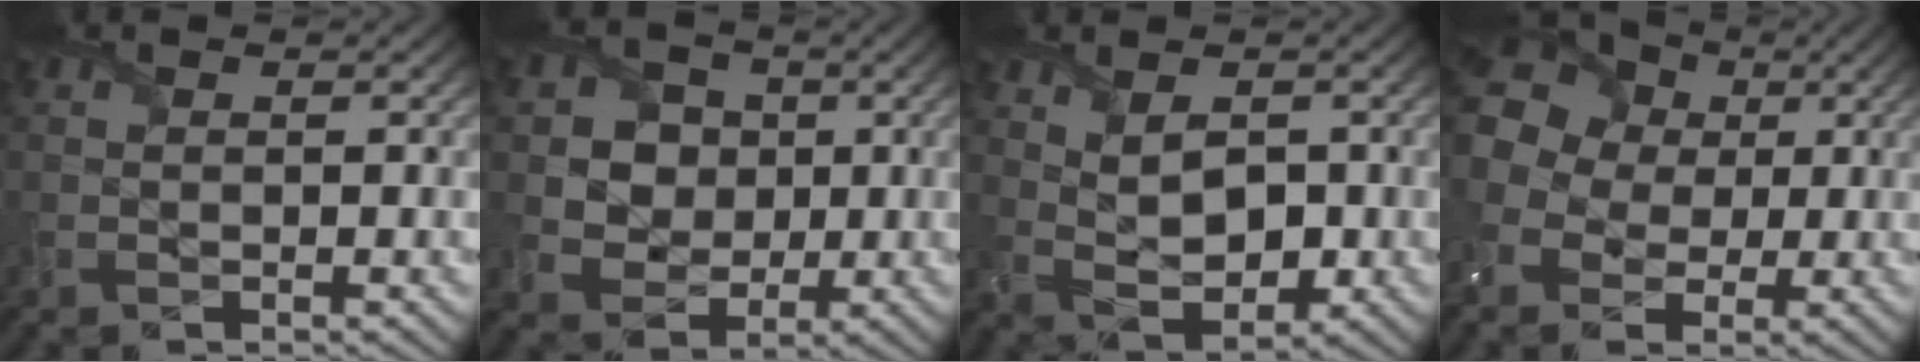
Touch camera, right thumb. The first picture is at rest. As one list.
[{"total": 6.7, "force": [1.2, 6.0, 2.8], "torque": [-0.085, 0.002, 0.008]}, {"total": 5.0, "force": [1.3, 3.0, 3.8], "torque": [-0.080, -0.007, 0.029]}, {"total": 15.9, "force": [1.9, 13.9, 7.5], "torque": [-0.227, 0.019, -0.009]}]